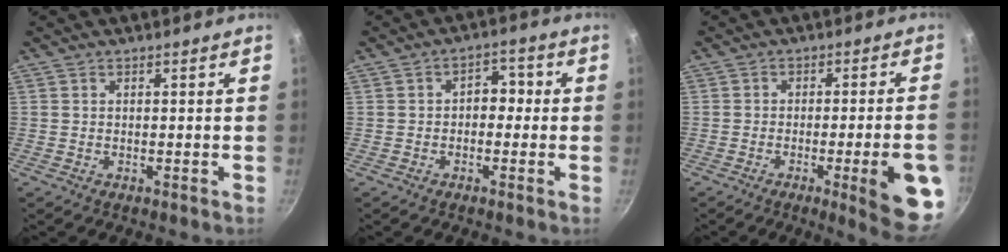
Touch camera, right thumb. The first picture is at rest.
{"total": 4.4, "force": [-0.2, 3.2, 2.9], "torque": [-0.004, 0.014, -0.012]}
{"total": 12.7, "force": [-4.2, 2.2, 11.8], "torque": [-0.131, 0.017, -0.052]}